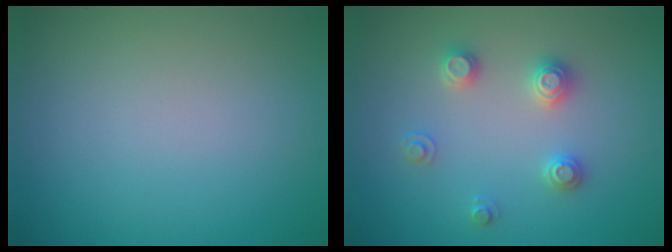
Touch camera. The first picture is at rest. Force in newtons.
{"total": 2.5, "press": 2.5, "slide": 0.3}